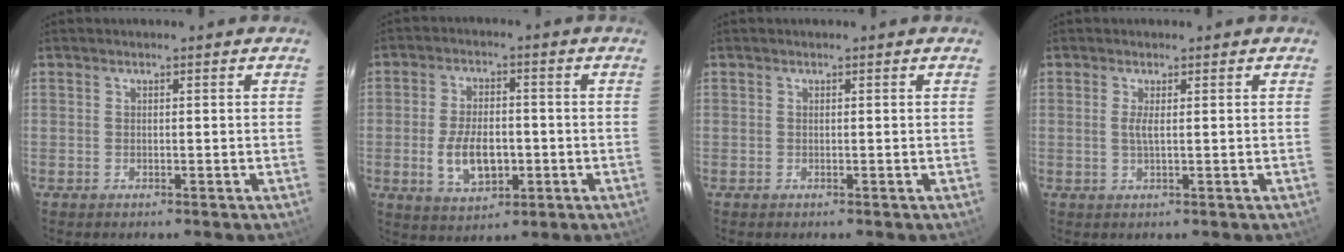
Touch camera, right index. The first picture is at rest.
{"total": 9.1, "force": [-2.1, 5.0, 7.3], "torque": [-0.149, -0.004, -0.027]}
{"total": 0.0}
{"total": 1.5, "force": [0.3, 0.1, 1.5], "torque": [-0.031, -0.002, 0.003]}